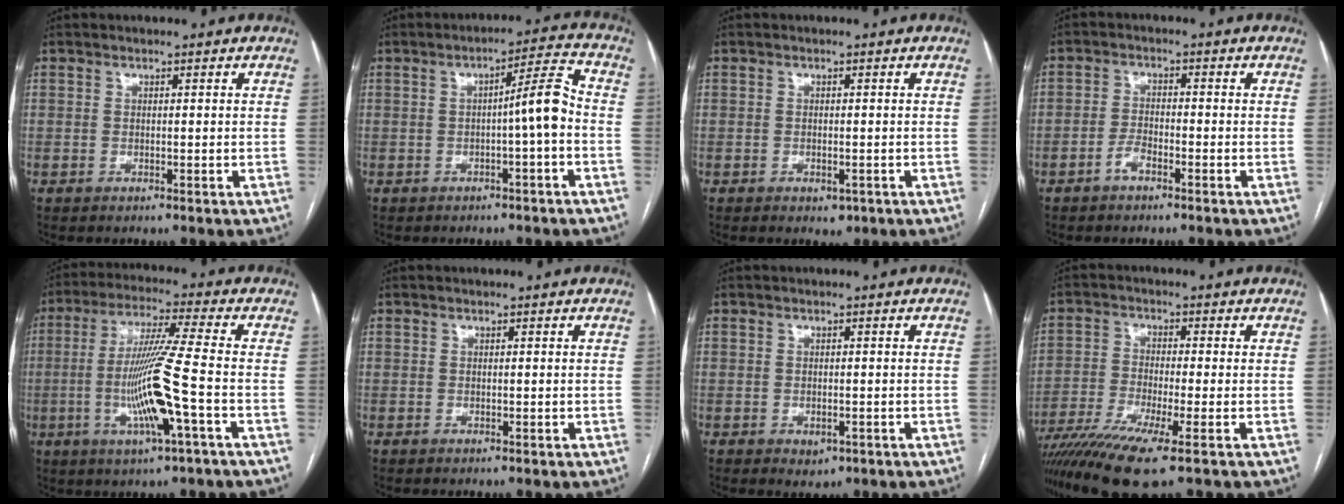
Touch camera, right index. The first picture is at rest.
{"total": 6.1, "force": [-1.1, -0.2, 6.0], "torque": [-0.087, 0.018, -0.015]}
{"total": 1.9, "force": [-0.9, 1.1, 1.1], "torque": [-0.010, 0.001, -0.004]}
{"total": 2.6, "force": [-1.8, 1.0, 1.7], "torque": [-0.031, 0.004, -0.035]}
{"total": 12.9, "force": [-3.0, -0.7, 12.6], "torque": [-0.250, -0.010, -0.061]}
{"total": 0.0}
{"total": 2.0, "force": [-0.9, 1.3, 1.2], "torque": [-0.013, 0.000, -0.003]}
{"total": 11.3, "force": [-7.7, 0.2, 8.3], "torque": [-0.147, -0.022, -0.133]}